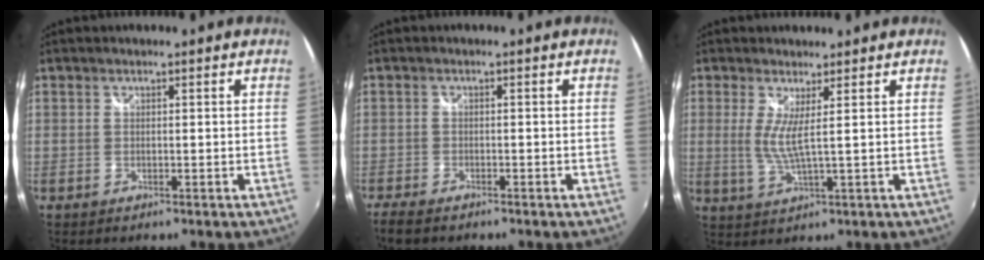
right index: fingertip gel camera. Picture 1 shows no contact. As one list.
[{"total": 5.1, "force": [-4.3, 1.5, 2.3], "torque": [-0.062, -0.023, -0.081]}, {"total": 4.2, "force": [0.9, -0.2, 4.1], "torque": [-0.089, -0.013, 0.013]}]